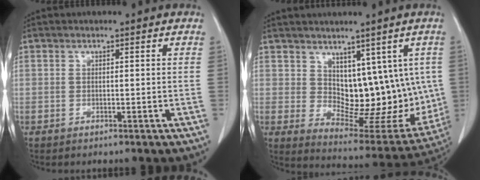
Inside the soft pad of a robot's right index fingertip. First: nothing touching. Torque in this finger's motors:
{"motor_torque": [0.25, 0.30, 0.17, 0.03]}